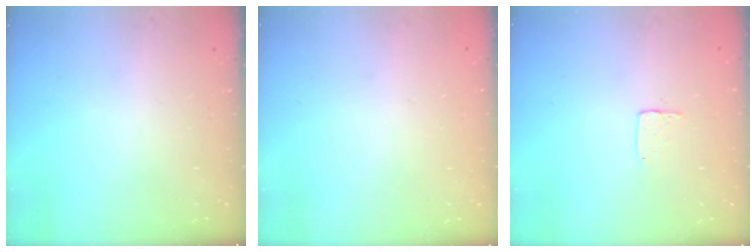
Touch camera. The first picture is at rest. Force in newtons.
{"total": 0.0}
{"total": 3.9, "press": 3.9, "slide": 0.1}